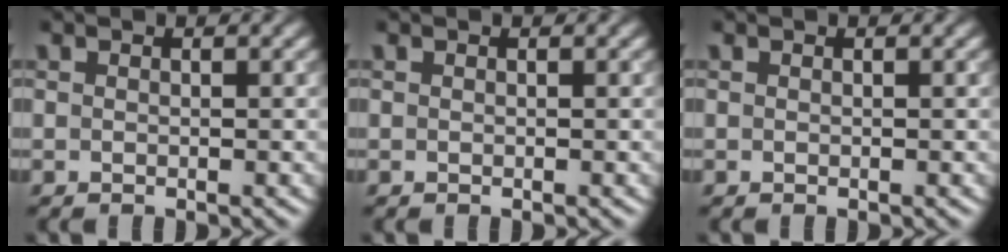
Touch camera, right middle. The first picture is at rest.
{"total": 0.0}
{"total": 0.0}